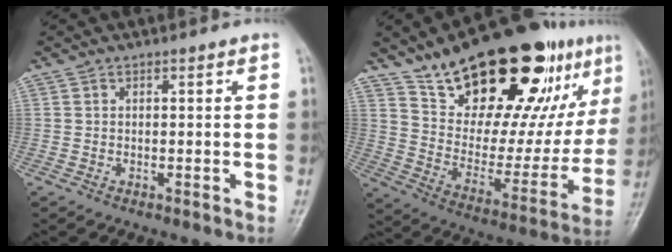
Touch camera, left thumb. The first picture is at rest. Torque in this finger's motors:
{"motor_torque": [0.44, 0.53, 1.54, -1.23, 0.33]}